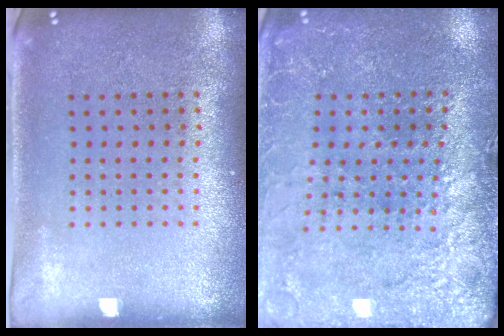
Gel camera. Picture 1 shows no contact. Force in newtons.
{"total": 2.9, "press": 2.9, "slide": 0.3}